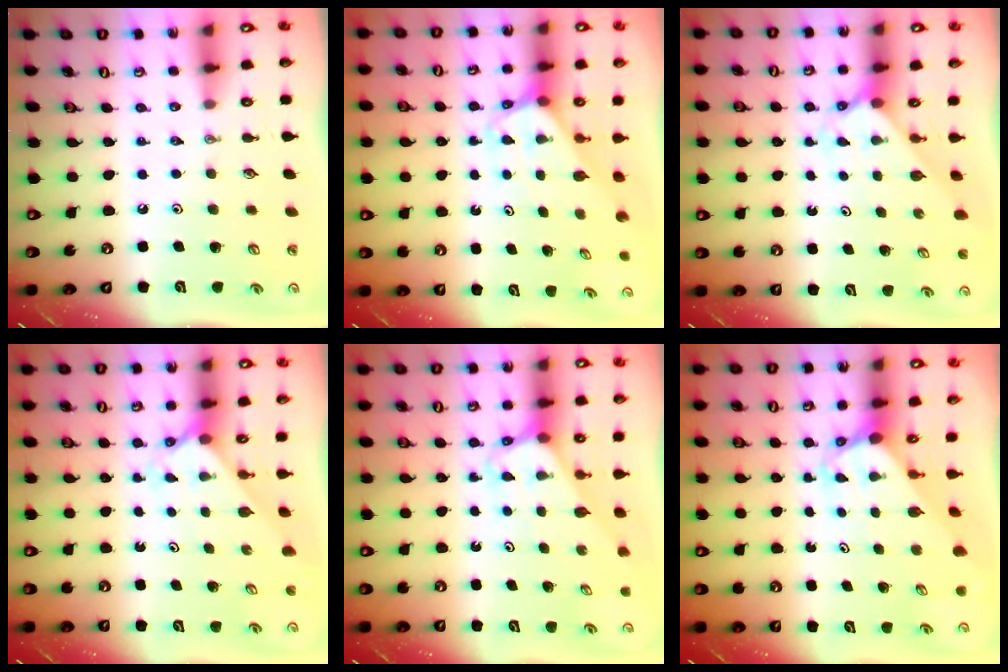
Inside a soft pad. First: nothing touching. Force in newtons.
{"total": 2.8, "press": 2.8, "slide": 0.1}
{"total": 2.3, "press": 2.3, "slide": 0.2}
{"total": 2.1, "press": 2.1, "slide": 0.2}
{"total": 3.2, "press": 3.2, "slide": 0.2}
{"total": 3.2, "press": 3.2, "slide": 0.3}